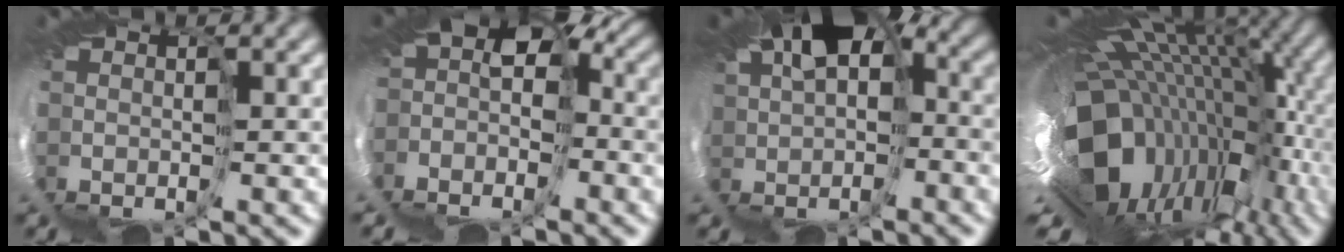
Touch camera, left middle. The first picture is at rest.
{"total": 5.4, "force": [-2.8, 3.9, 2.6], "torque": [-0.046, -0.018, -0.016]}
{"total": 7.0, "force": [2.4, 4.9, 4.4], "torque": [-0.098, -0.033, 0.080]}
{"total": 14.0, "force": [-1.5, 8.9, 10.7], "torque": [-0.164, -0.041, 0.002]}